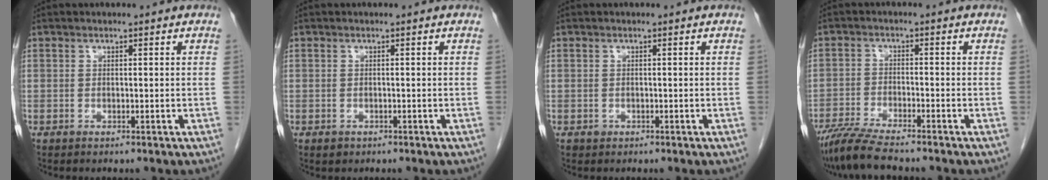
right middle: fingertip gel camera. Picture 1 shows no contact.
{"total": 0.9, "force": [-0.4, 0.7, 0.2], "torque": [-0.005, 0.002, -0.001]}
{"total": 0.5, "force": [-0.2, 0.5, 0.1], "torque": [-0.005, 0.003, -0.003]}
{"total": 7.2, "force": [-6.1, 0.3, 3.7], "torque": [-0.067, -0.022, -0.111]}